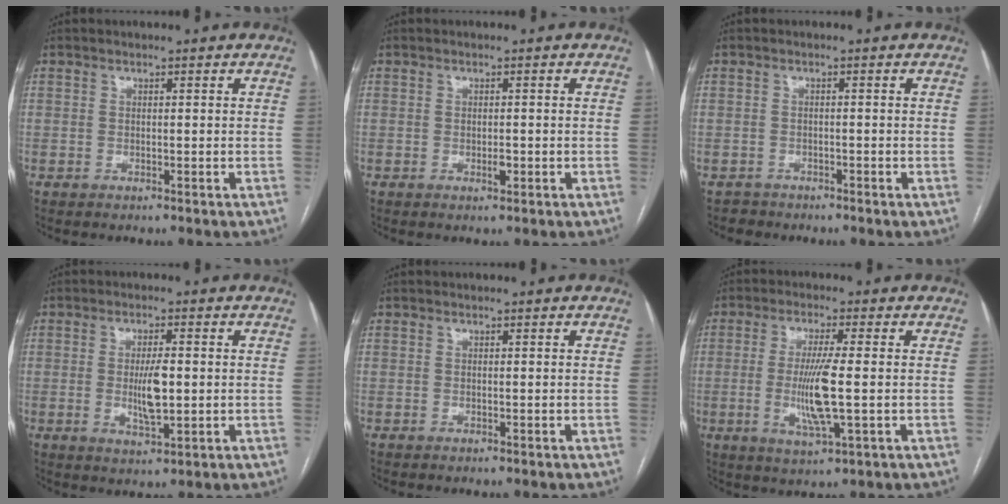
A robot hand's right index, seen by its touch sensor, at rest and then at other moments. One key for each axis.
{"total": 1.2, "fx": -0.4, "fy": 0.4, "fz": 1.1, "tx": -0.019, "ty": -0.001, "tz": -0.005}
{"total": 1.7, "fx": -1.3, "fy": 0.9, "fz": -0.8, "tx": 0.008, "ty": 0.003, "tz": -0.026}
{"total": 5.5, "fx": -0.3, "fy": 1.2, "fz": 5.4, "tx": -0.100, "ty": -0.007, "tz": -0.003}
{"total": 0.0}
{"total": 8.2, "fx": -0.9, "fy": 0.3, "fz": 8.1, "tx": -0.164, "ty": -0.013, "tz": -0.018}